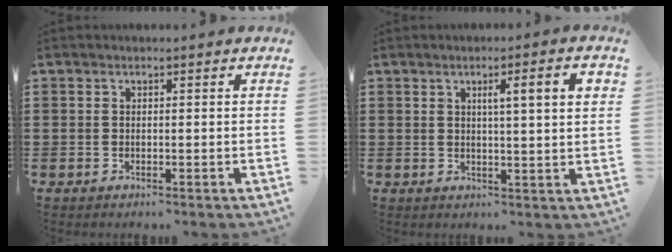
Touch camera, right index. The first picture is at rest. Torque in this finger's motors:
{"motor_torque": [0.36, -0.31, 0.17, 0.08]}